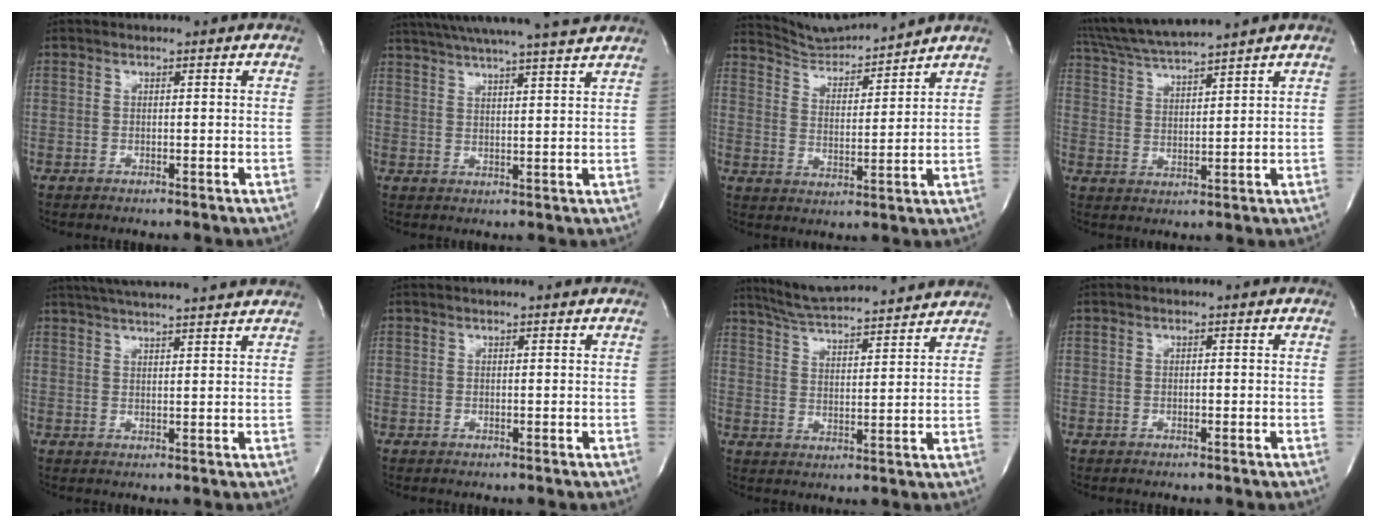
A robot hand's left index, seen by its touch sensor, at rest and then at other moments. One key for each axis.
{"total": 17.1, "fx": 15.3, "fy": -0.4, "fz": 7.8, "tx": -0.134, "ty": -0.001, "tz": 0.211}
{"total": 8.3, "fx": 8.2, "fy": -0.6, "fz": 1.0, "tx": -0.030, "ty": -0.001, "tz": 0.153}
{"total": 9.1, "fx": 8.1, "fy": -1.2, "fz": 3.9, "tx": -0.073, "ty": 0.013, "tz": 0.152}
{"total": 14.8, "fx": 13.2, "fy": 0.5, "fz": 6.6, "tx": -0.115, "ty": 0.028, "tz": 0.181}
{"total": 0.9, "fx": 0.6, "fy": -0.1, "fz": 0.7, "tx": -0.005, "ty": 0.012, "tz": 0.004}
{"total": 16.0, "fx": 14.8, "fy": 1.1, "fz": 6.0, "tx": -0.103, "ty": 0.018, "tz": 0.219}
{"total": 0.0}